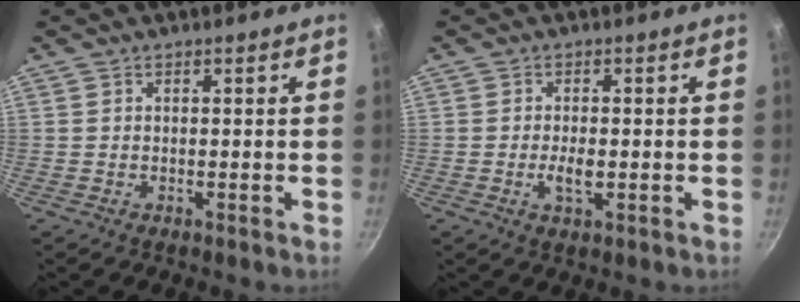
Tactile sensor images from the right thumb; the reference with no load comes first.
{"total": 3.5, "force": [-0.7, 1.6, 3.0], "torque": [-0.053, 0.003, -0.013]}